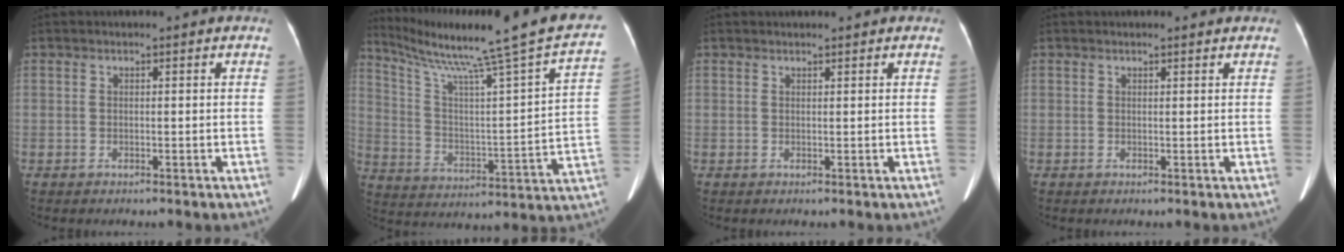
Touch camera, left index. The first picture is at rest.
{"total": 26.2, "force": [20.9, -0.6, 15.7], "torque": [-0.259, -0.043, 0.295]}
{"total": 1.6, "force": [1.4, 0.4, 0.6], "torque": [-0.005, 0.020, 0.019]}
{"total": 1.7, "force": [1.5, 0.5, 0.5], "torque": [-0.010, 0.012, 0.016]}